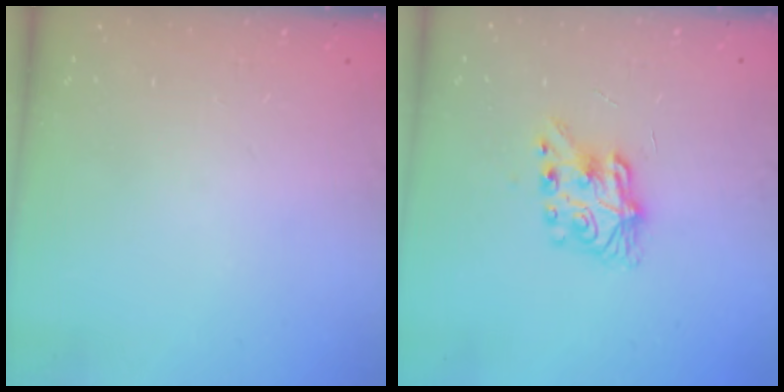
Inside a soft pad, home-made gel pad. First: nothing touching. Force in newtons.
{"total": 8.4, "press": 8.3, "slide": 0.3}